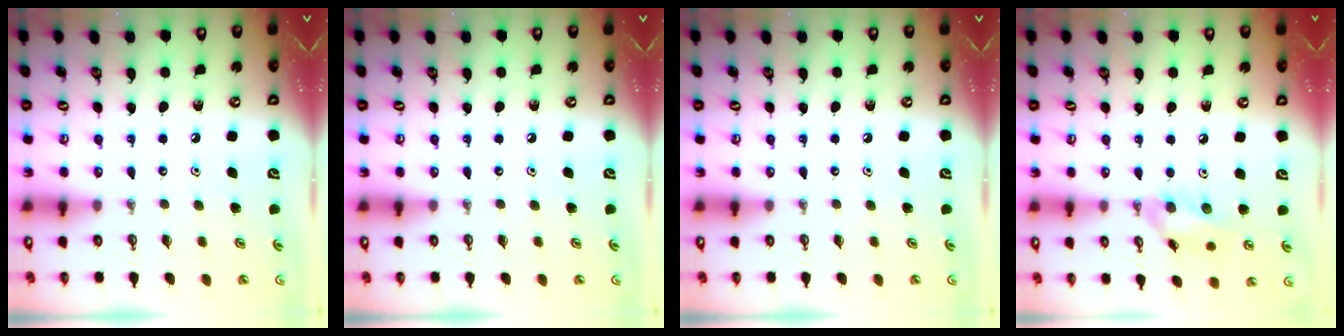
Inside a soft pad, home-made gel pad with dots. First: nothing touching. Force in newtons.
{"total": 0.0}
{"total": 0.0}
{"total": 10.5, "press": 10.2, "slide": 2.3}